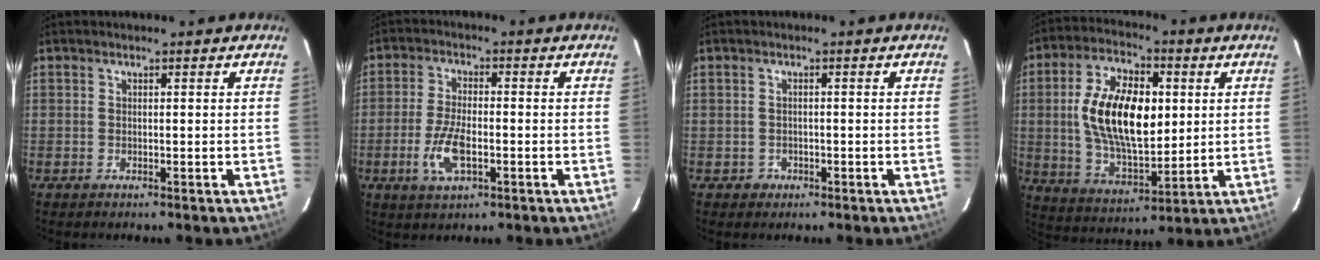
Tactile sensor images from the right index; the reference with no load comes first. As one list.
[{"total": 7.7, "force": [-2.5, 3.1, 6.5], "torque": [-0.141, -0.005, -0.047]}, {"total": 2.2, "force": [-0.7, 2.1, 0.1], "torque": [-0.005, 0.006, -0.008]}, {"total": 17.1, "force": [2.1, 8.7, 14.6], "torque": [-0.270, 0.014, 0.044]}]